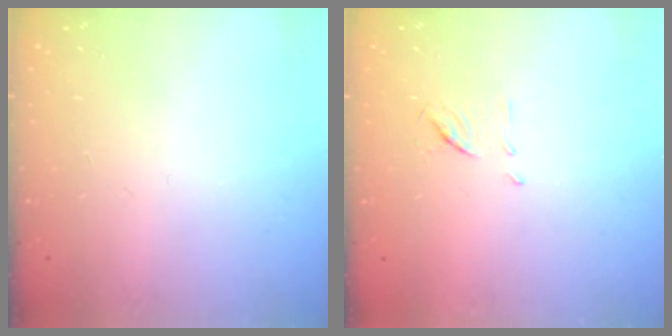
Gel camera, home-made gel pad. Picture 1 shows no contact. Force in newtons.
{"total": 6.4, "press": 6.4, "slide": 0.4}